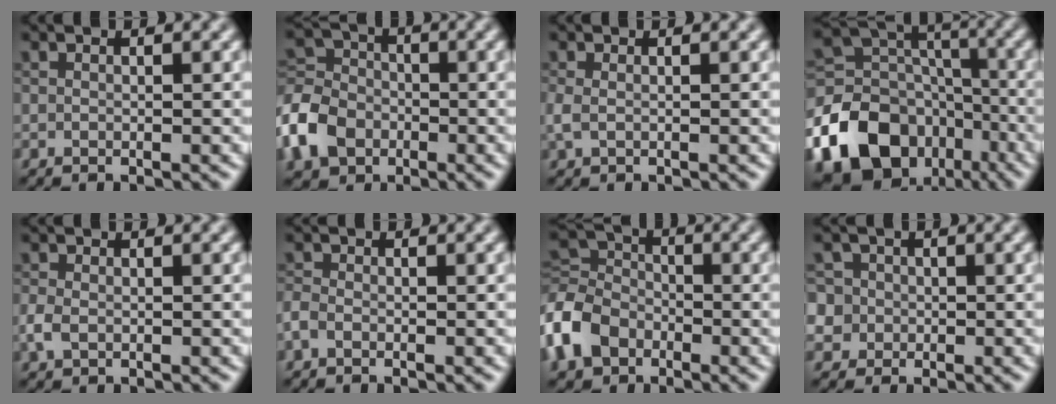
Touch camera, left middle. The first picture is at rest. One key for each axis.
{"total": 6.6, "fx": -3.0, "fy": 5.0, "fz": 3.0, "tx": -0.070, "ty": 0.005, "tz": -0.082}
{"total": 1.0, "fx": -0.1, "fy": 0.5, "fz": 0.9, "tx": -0.024, "ty": -0.001, "tz": -0.003}
{"total": 18.4, "fx": -9.9, "fy": 13.8, "fz": 7.2, "tx": -0.167, "ty": -0.046, "tz": -0.169}
{"total": 1.6, "fx": -0.5, "fy": 1.1, "fz": 1.0, "tx": -0.025, "ty": 0.000, "tz": -0.013}
{"total": 1.2, "fx": -0.7, "fy": 0.7, "fz": 0.6, "tx": -0.014, "ty": 0.002, "tz": -0.020}
{"total": 5.9, "fx": -3.0, "fy": 4.3, "fz": 2.7, "tx": -0.060, "ty": 0.011, "tz": -0.081}
{"total": 5.7, "fx": 0.2, "fy": 5.4, "fz": 1.7, "tx": -0.035, "ty": 0.032, "tz": -0.022}